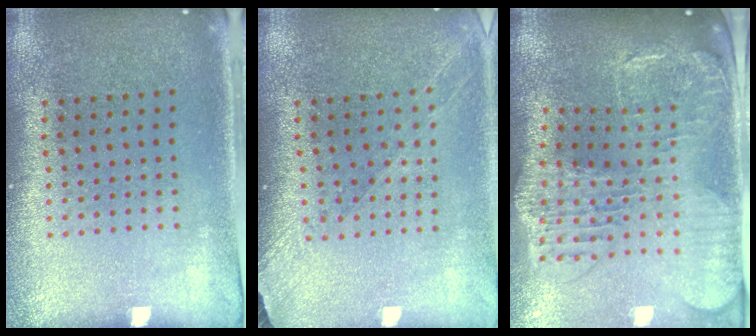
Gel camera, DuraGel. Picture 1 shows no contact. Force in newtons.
{"total": 1.3, "press": 1.2, "slide": 0.3}
{"total": 2.5, "press": 2.2, "slide": 1.2}